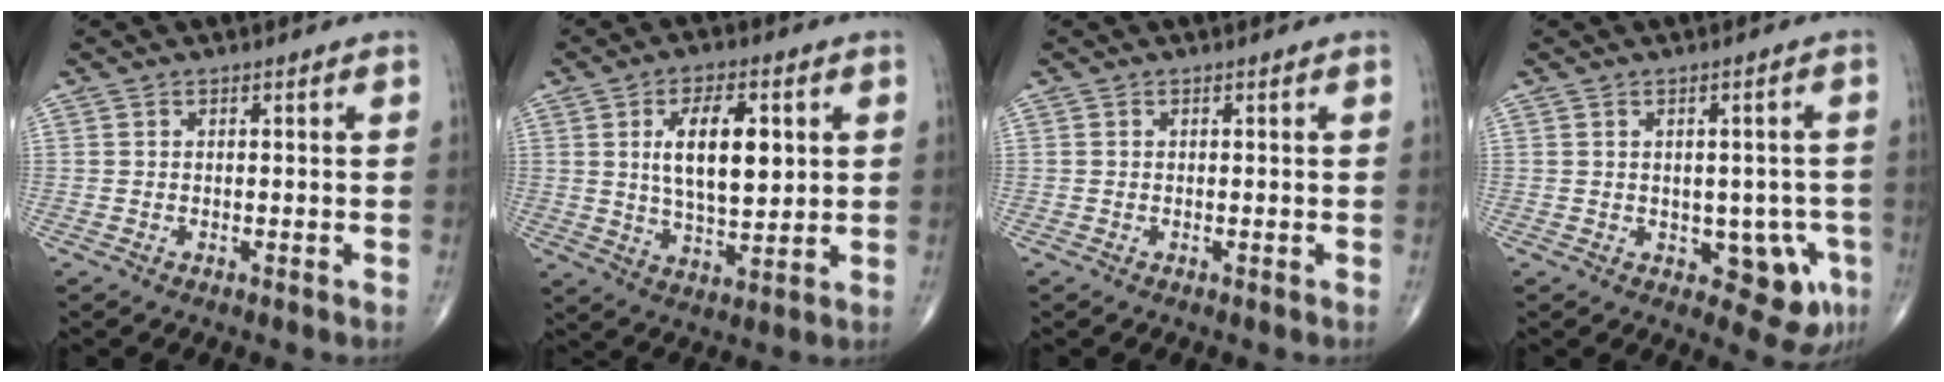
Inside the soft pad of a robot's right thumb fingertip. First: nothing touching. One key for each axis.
{"total": 12.4, "fx": 2.8, "fy": 5.8, "fz": 10.6, "tx": -0.163, "ty": -0.013, "tz": 0.052}
{"total": 0.0}
{"total": 7.5, "fx": -2.0, "fy": 4.3, "fz": 5.9, "tx": -0.038, "ty": 0.004, "tz": -0.015}